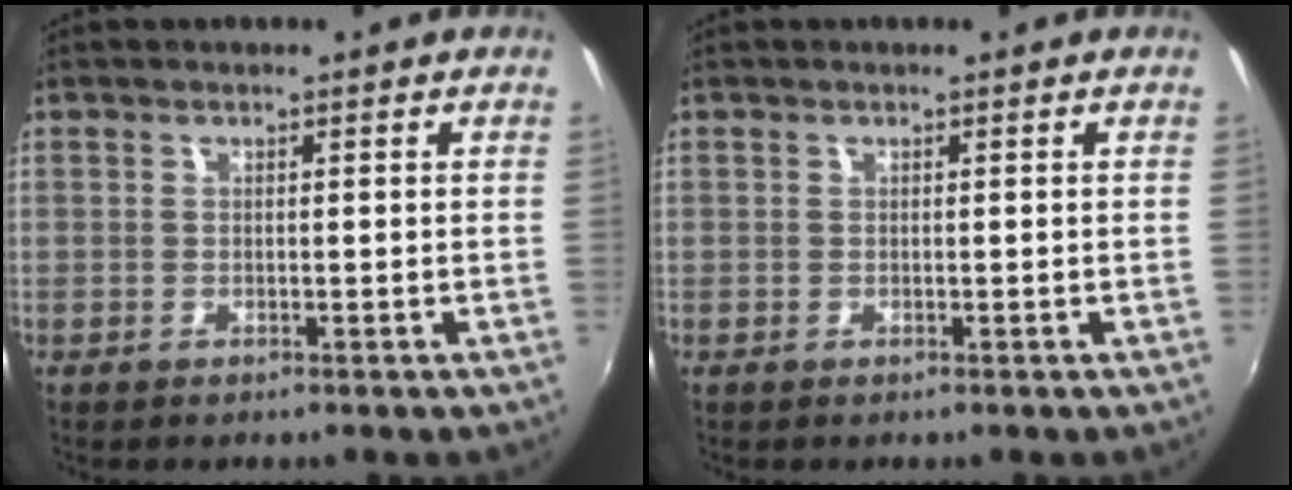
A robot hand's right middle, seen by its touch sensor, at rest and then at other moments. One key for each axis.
{"total": 0.0}